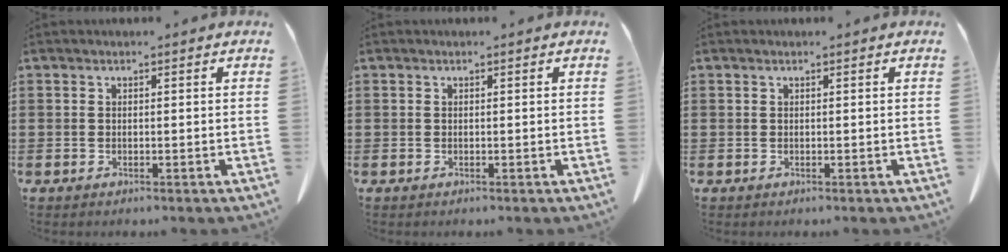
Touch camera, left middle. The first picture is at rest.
{"total": 0.0}
{"total": 0.0}